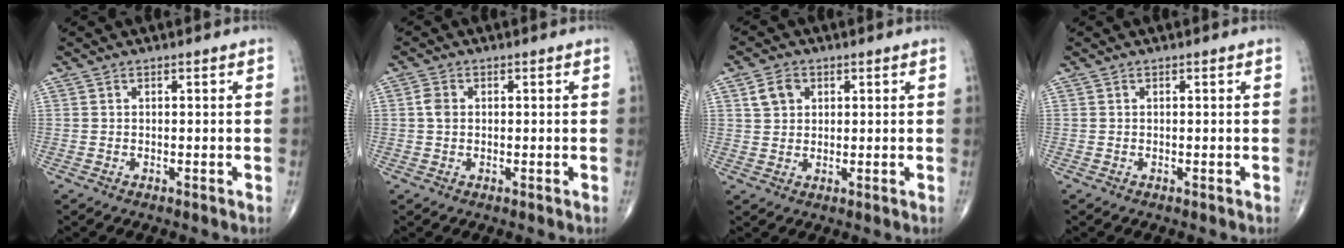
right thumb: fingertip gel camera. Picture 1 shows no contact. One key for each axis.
{"total": 2.1, "fx": 0.2, "fy": 1.6, "fz": 1.4, "tx": -0.023, "ty": 0.003, "tz": 0.001}
{"total": 4.3, "fx": 1.7, "fy": 3.4, "fz": 2.1, "tx": -0.024, "ty": -0.001, "tz": 0.031}
{"total": 0.0}